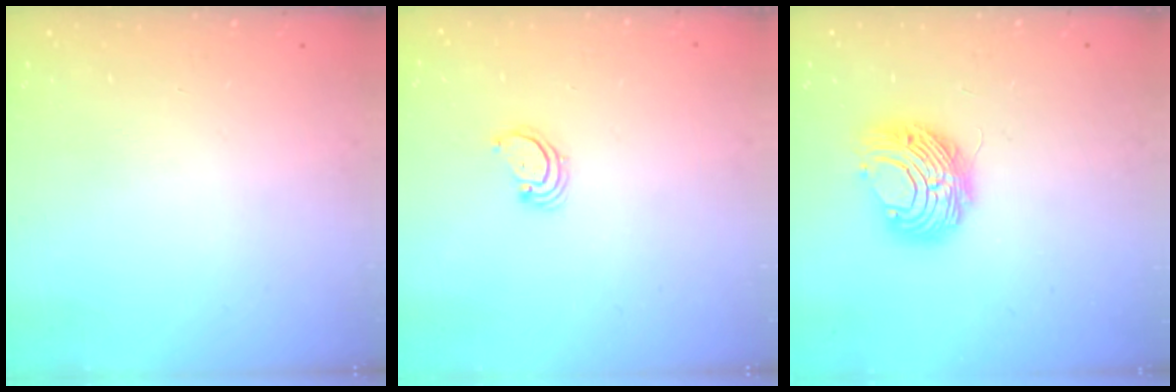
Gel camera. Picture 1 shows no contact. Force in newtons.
{"total": 2.5, "press": 2.5, "slide": 0.2}
{"total": 8.9, "press": 8.9, "slide": 0.0}